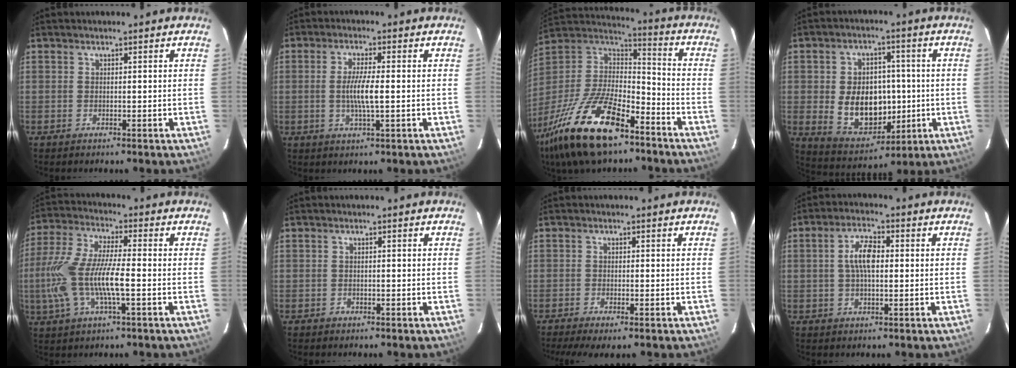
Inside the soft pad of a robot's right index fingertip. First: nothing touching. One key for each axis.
{"total": 5.5, "fx": -0.5, "fy": 0.5, "fz": 5.4, "tx": -0.099, "ty": -0.005, "tz": -0.008}
{"total": 24.9, "fx": -15.8, "fy": 9.6, "fz": 16.7, "tx": -0.348, "ty": -0.033, "tz": -0.282}
{"total": 13.4, "fx": -1.0, "fy": 9.9, "fz": 8.9, "tx": -0.182, "ty": 0.000, "tz": 0.009}
{"total": 15.1, "fx": -2.8, "fy": 3.6, "fz": 14.4, "tx": -0.300, "ty": -0.005, "tz": -0.056}
{"total": 0.9, "fx": -0.5, "fy": 0.7, "fz": 0.0, "tx": 0.004, "ty": 0.002, "tz": -0.007}
{"total": 4.7, "fx": -3.2, "fy": 0.6, "fz": 3.4, "tx": -0.073, "ty": -0.018, "tz": -0.054}
{"total": 5.9, "fx": 0.5, "fy": 2.5, "fz": 5.3, "tx": -0.101, "ty": 0.013, "tz": 0.010}